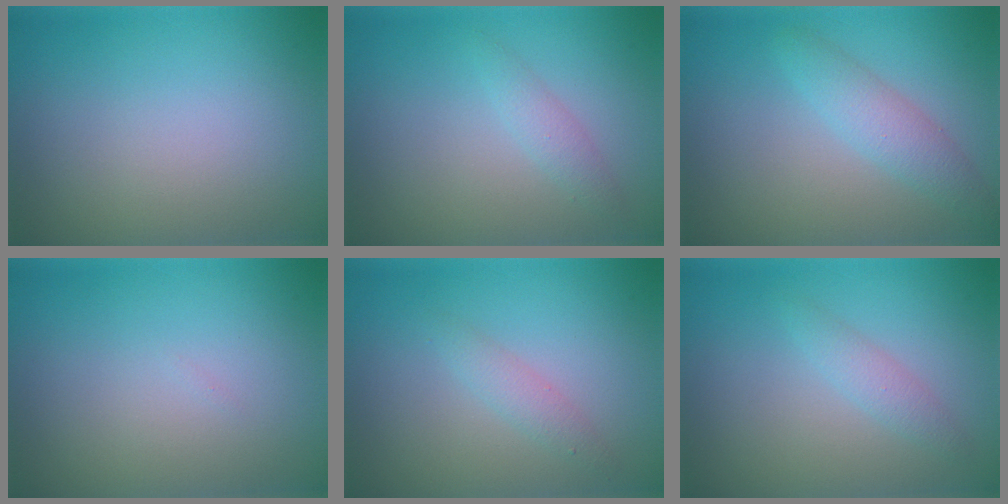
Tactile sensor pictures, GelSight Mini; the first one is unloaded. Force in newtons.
{"total": 1.4, "press": 1.4, "slide": 0.0}
{"total": 2.7, "press": 2.7, "slide": 0.1}
{"total": 0.0}
{"total": 1.5, "press": 1.5, "slide": 0.0}
{"total": 1.5, "press": 1.5, "slide": 0.0}